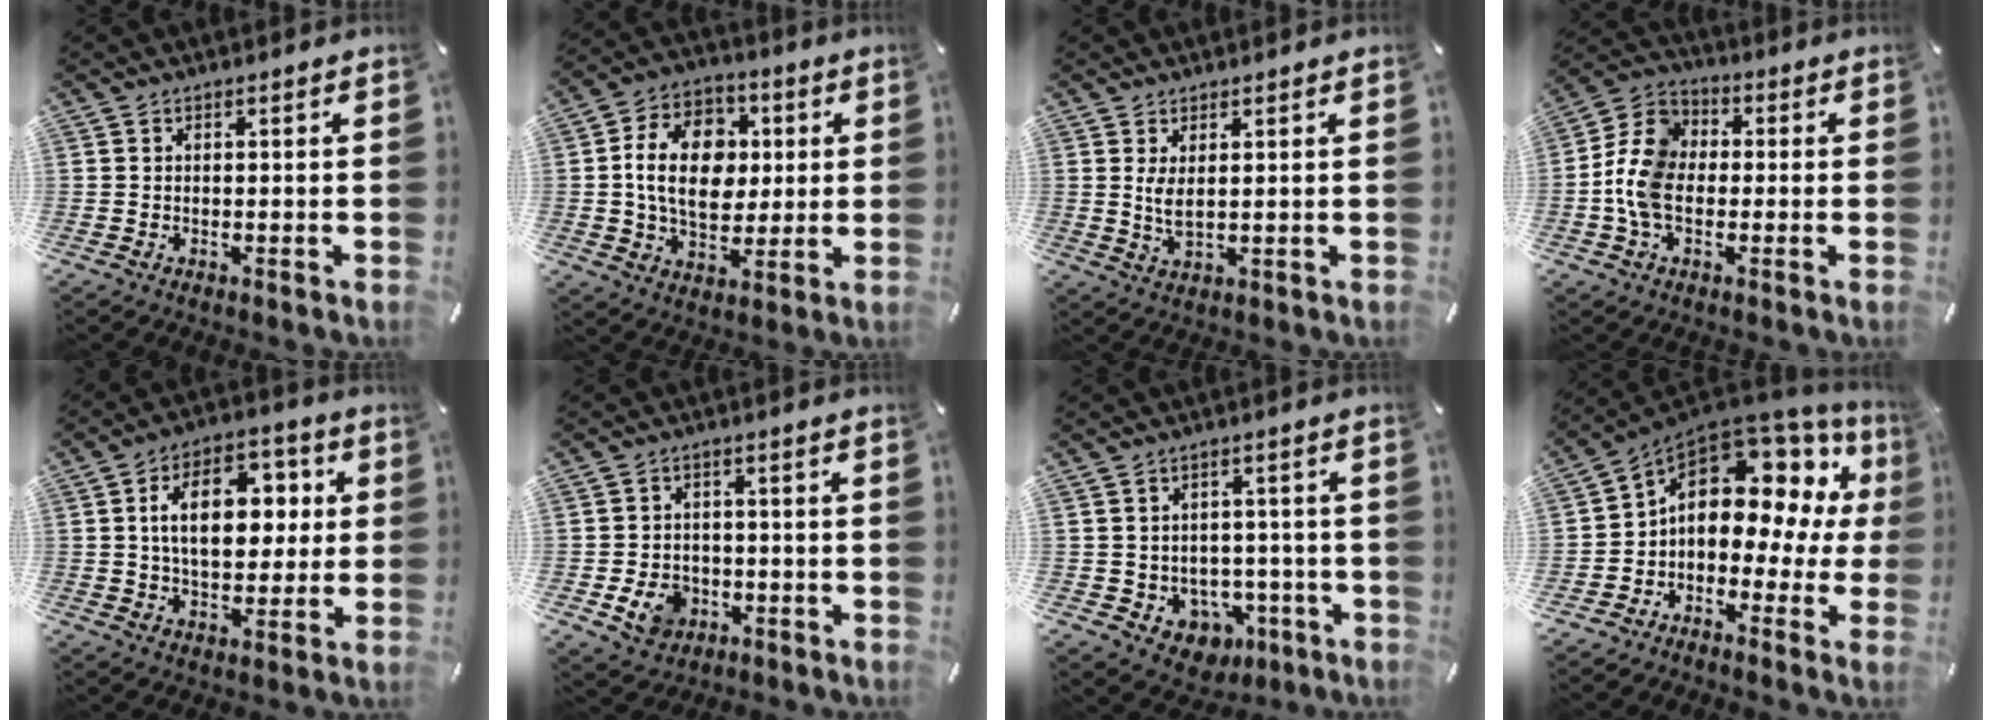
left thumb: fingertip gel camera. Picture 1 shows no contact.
{"total": 15.5, "force": [1.3, 11.6, 10.2], "torque": [-0.180, 0.017, 0.023]}
{"total": 3.9, "force": [1.3, 1.4, 3.4], "torque": [-0.083, -0.005, 0.019]}
{"total": 10.9, "force": [-1.5, 8.2, 7.0], "torque": [-0.165, 0.021, -0.028]}
{"total": 15.0, "force": [2.4, 9.7, 11.2], "torque": [-0.167, 0.006, 0.038]}
{"total": 7.8, "force": [-2.5, 6.4, 3.6], "torque": [-0.077, 0.014, -0.043]}
{"total": 6.5, "force": [-0.7, 6.3, 1.5], "torque": [-0.018, -0.005, -0.004]}
{"total": 13.4, "force": [4.6, 8.9, 8.9], "torque": [-0.134, -0.041, 0.070]}